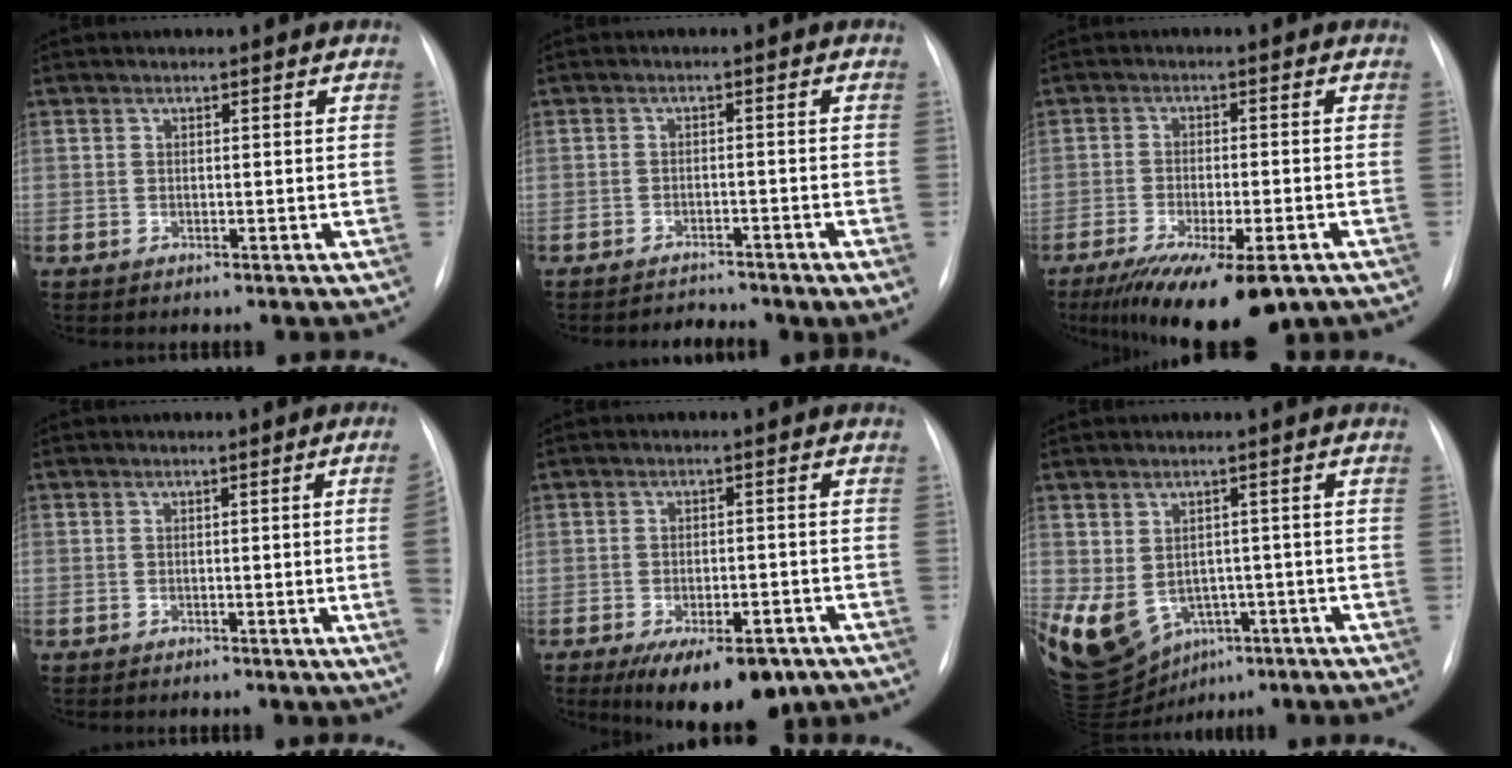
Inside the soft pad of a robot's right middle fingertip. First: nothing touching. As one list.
[{"total": 2.3, "force": [-2.2, 0.0, 0.8], "torque": [-0.007, -0.006, -0.030]}, {"total": 14.8, "force": [-10.2, 3.6, 10.1], "torque": [-0.146, -0.027, -0.154]}, {"total": 4.9, "force": [-0.7, -1.5, 4.6], "torque": [-0.044, -0.008, -0.012]}, {"total": 11.3, "force": [-7.6, 4.5, 7.1], "torque": [-0.100, -0.005, -0.110]}, {"total": 17.2, "force": [-6.7, 12.8, 9.3], "torque": [-0.223, -0.003, -0.085]}]